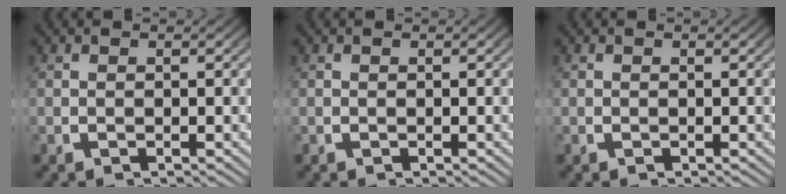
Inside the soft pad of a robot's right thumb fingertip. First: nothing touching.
{"total": 0.0}
{"total": 0.0}